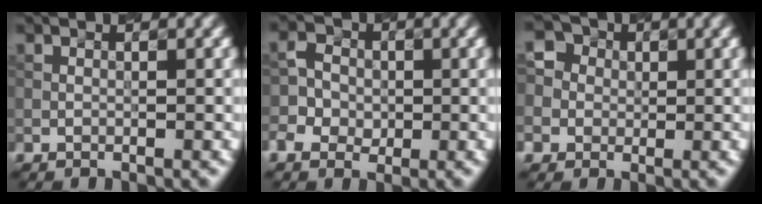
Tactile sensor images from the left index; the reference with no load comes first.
{"total": 2.6, "force": [-0.9, 2.3, 0.7], "torque": [-0.023, 0.006, -0.012]}
{"total": 3.5, "force": [0.5, 3.5, 0.3], "torque": [-0.009, 0.019, -0.006]}